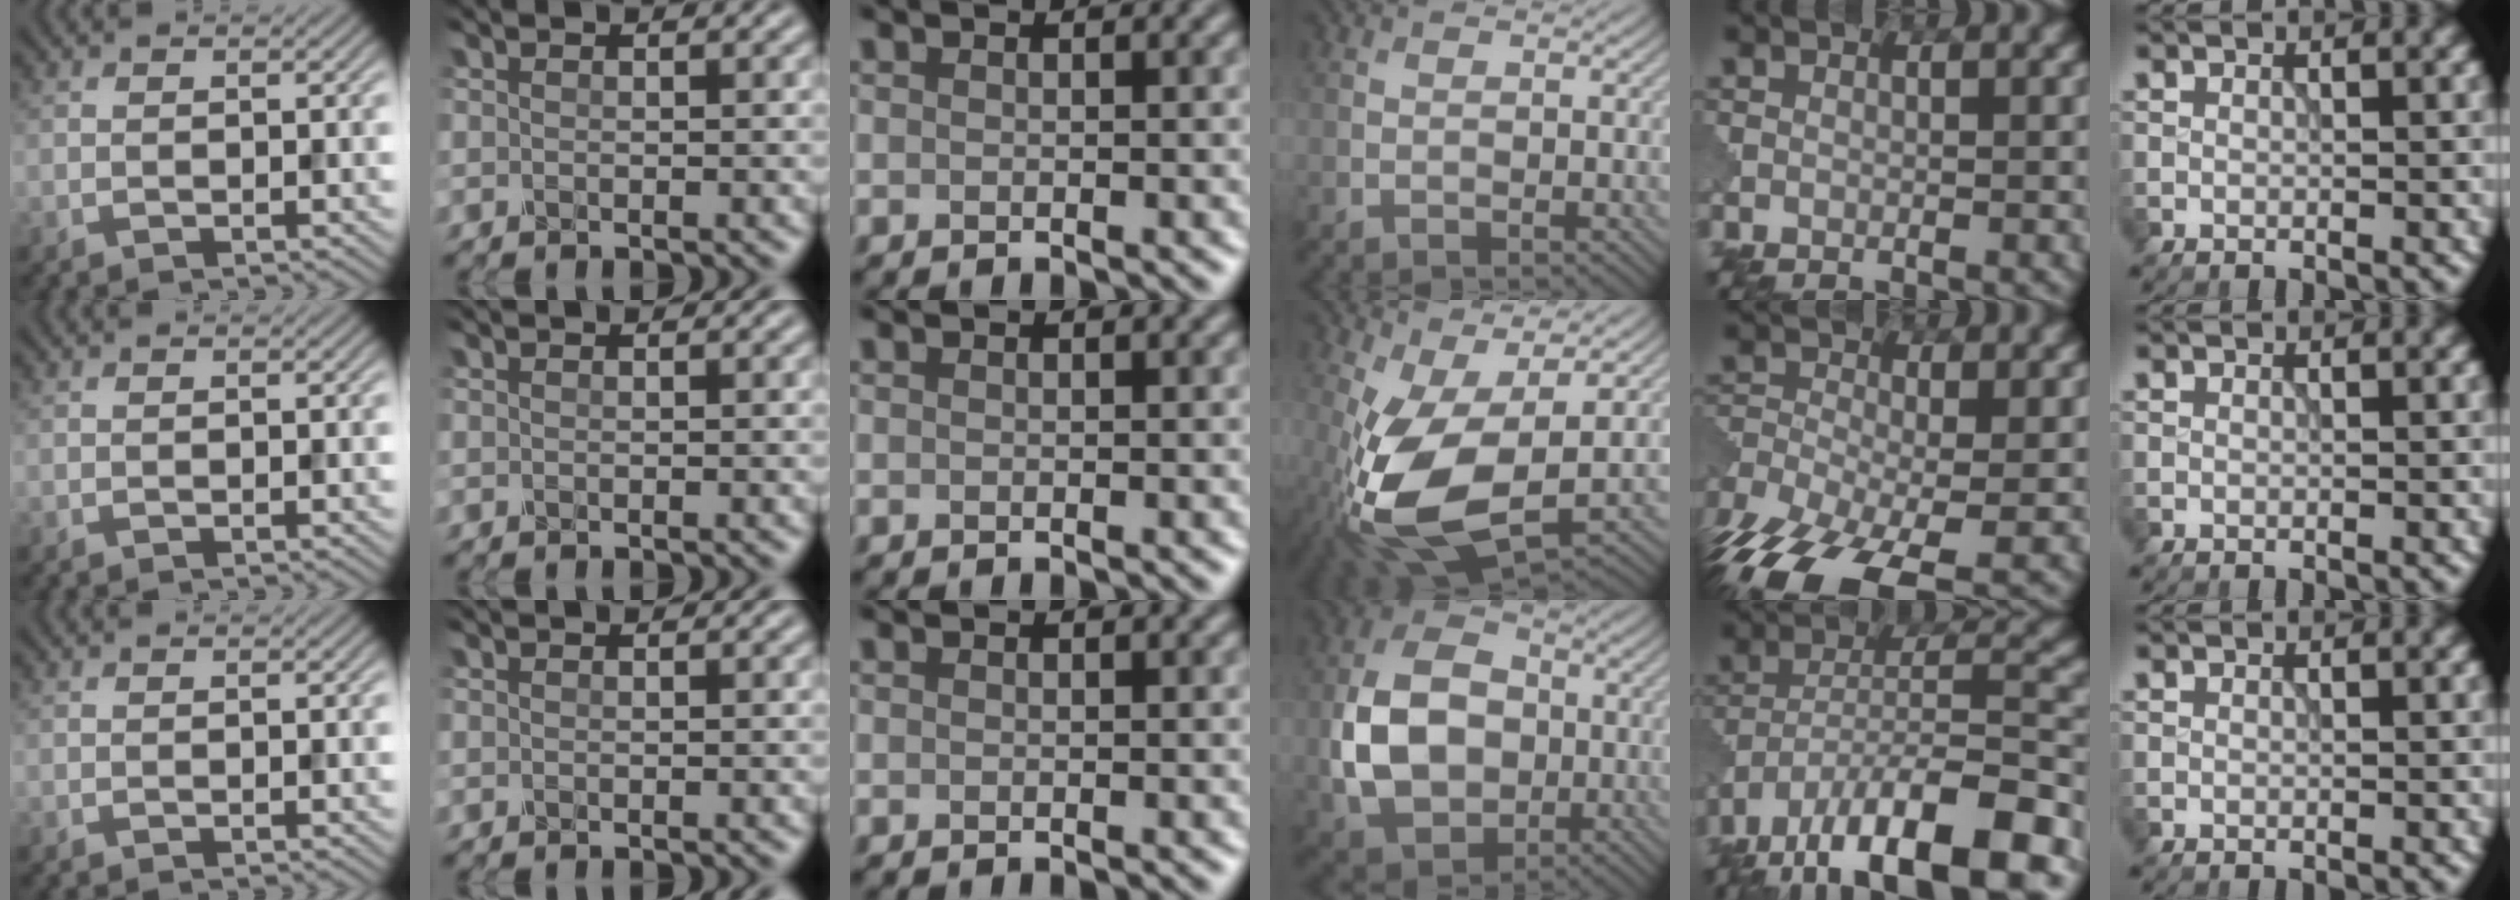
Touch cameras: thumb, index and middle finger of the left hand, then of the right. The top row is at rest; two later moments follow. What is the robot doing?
{"motion": "wrap", "object": "tissue paper"}